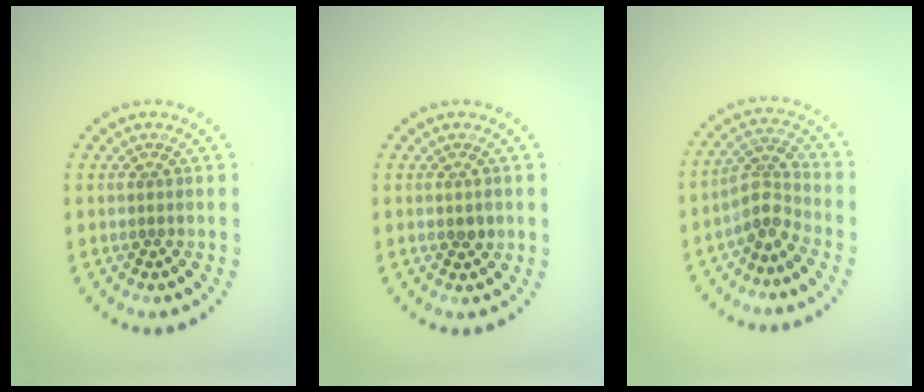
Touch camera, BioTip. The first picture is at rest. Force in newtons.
{"total": 1.2, "press": 1.1, "slide": 0.3}
{"total": 2.9, "press": 2.2, "slide": 1.8}